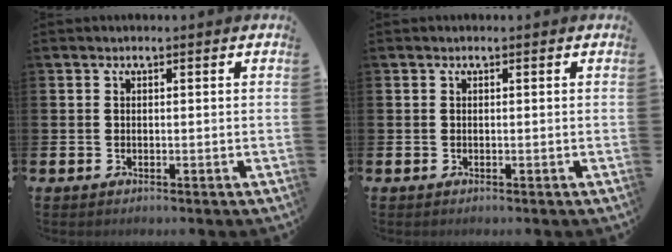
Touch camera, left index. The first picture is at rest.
{"total": 0.0}